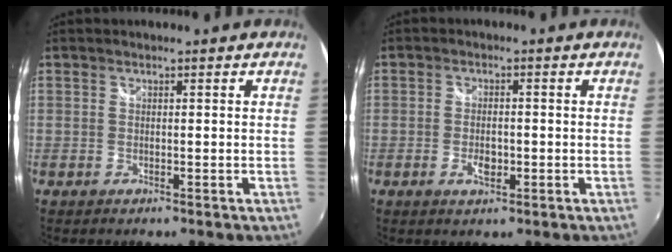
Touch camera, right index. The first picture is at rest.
{"total": 3.4, "force": [-1.1, 1.8, 2.7], "torque": [-0.050, -0.003, -0.019]}